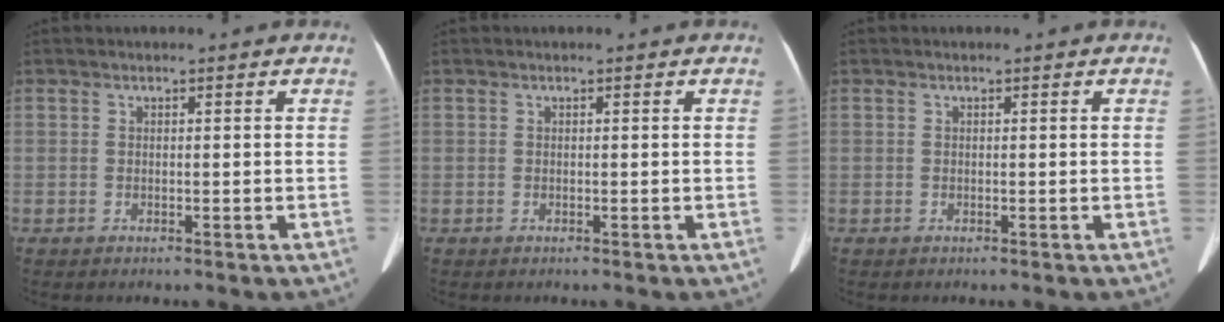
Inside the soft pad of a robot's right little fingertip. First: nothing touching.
{"total": 0.0}
{"total": 0.0}